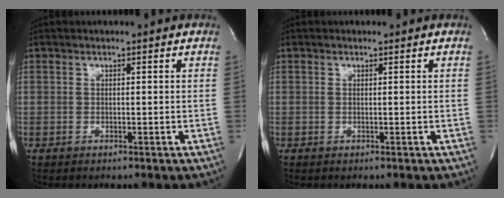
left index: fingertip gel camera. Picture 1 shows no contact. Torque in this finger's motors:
{"motor_torque": [0.00, 0.00, 0.00, 0.00]}